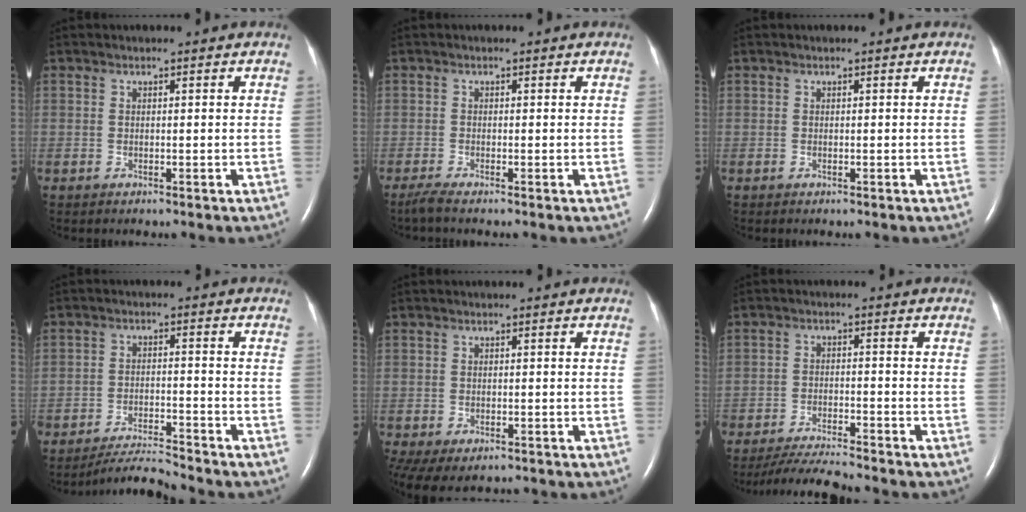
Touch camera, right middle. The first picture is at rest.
{"total": 1.3, "force": [-1.0, -0.2, 0.8], "torque": [-0.027, -0.006, -0.025]}
{"total": 0.0}
{"total": 5.3, "force": [-5.2, -1.2, 0.3], "torque": [-0.011, -0.011, -0.093]}
{"total": 8.4, "force": [-5.0, 4.9, 4.6], "torque": [-0.115, -0.014, -0.069]}
{"total": 7.4, "force": [-7.1, -0.3, 2.3], "torque": [-0.038, -0.021, -0.124]}